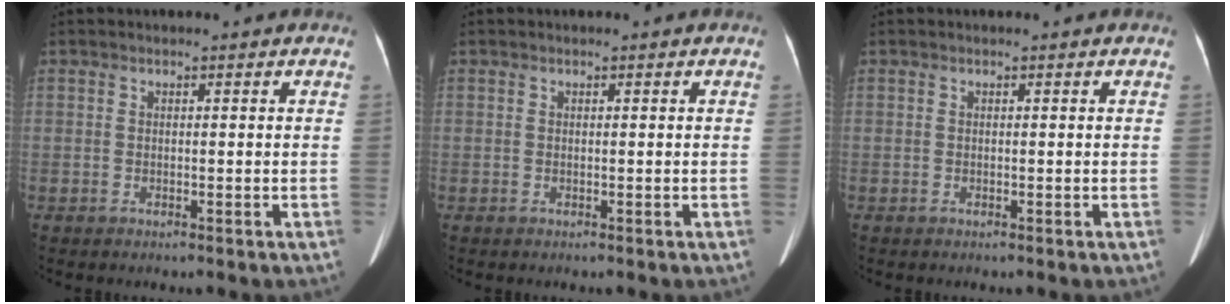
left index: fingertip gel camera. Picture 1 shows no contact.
{"total": 0.0}
{"total": 0.0}